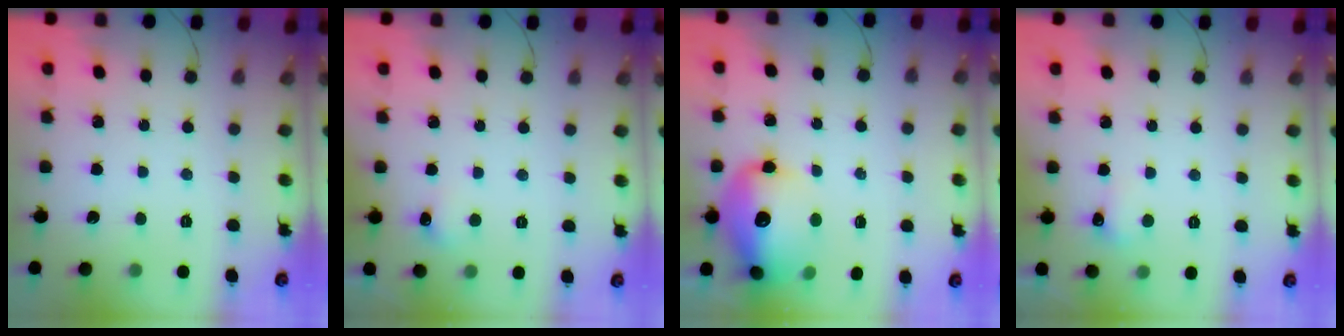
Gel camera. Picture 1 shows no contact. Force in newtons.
{"total": 5.2, "press": 5.0, "slide": 1.4}
{"total": 16.9, "press": 16.3, "slide": 4.3}
{"total": 7.2, "press": 4.2, "slide": 5.8}